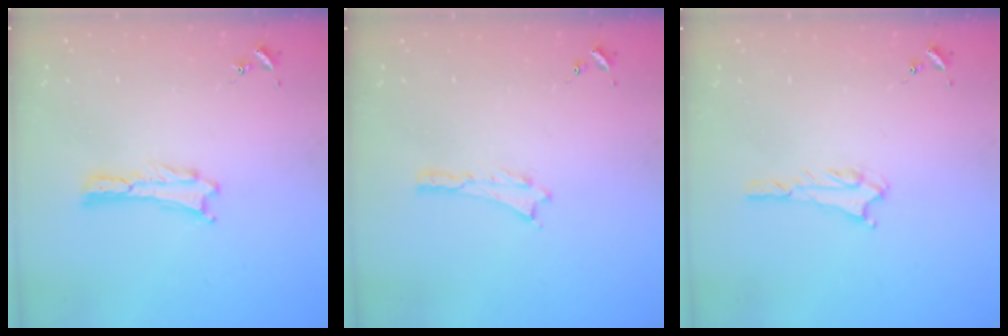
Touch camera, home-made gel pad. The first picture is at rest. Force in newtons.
{"total": 0.0}
{"total": 1.8, "press": 1.8, "slide": 0.2}